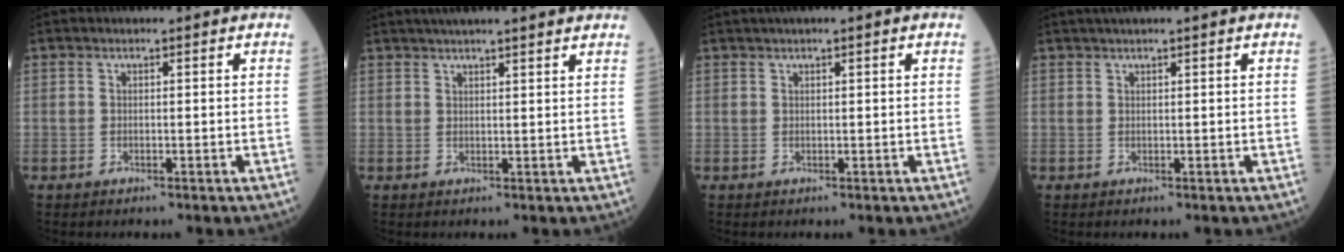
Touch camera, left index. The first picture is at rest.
{"total": 10.4, "force": [9.0, 0.5, 5.3], "torque": [-0.074, 0.032, 0.107]}
{"total": 1.9, "force": [1.1, -0.1, 1.6], "torque": [-0.030, 0.015, 0.019]}
{"total": 2.1, "force": [1.5, -0.4, 1.3], "torque": [-0.020, 0.018, 0.031]}